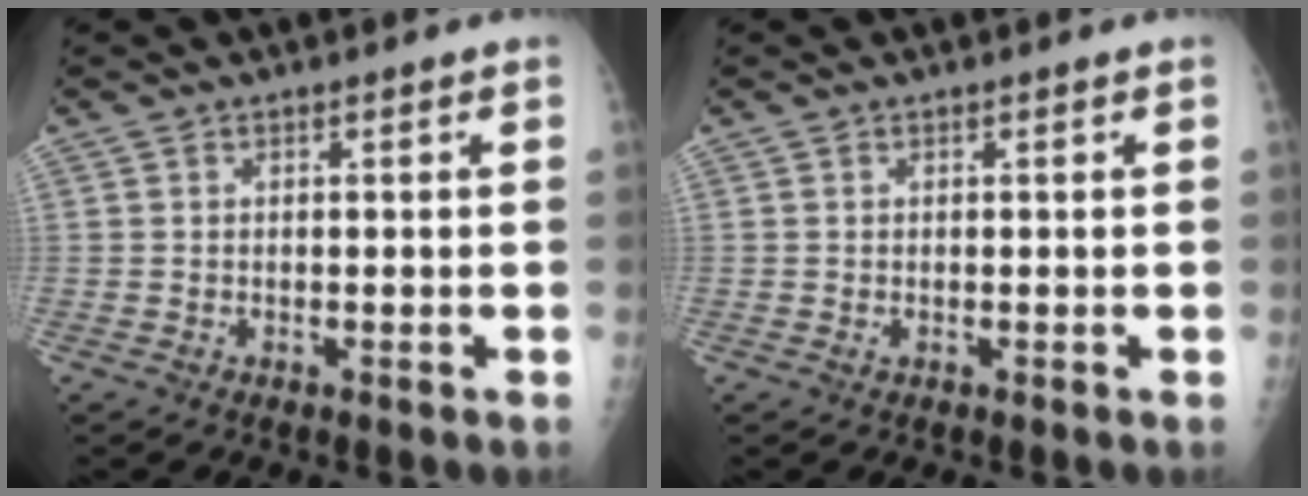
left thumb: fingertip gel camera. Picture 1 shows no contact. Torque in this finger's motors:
{"motor_torque": [-0.11, -0.07, 0.14, 0.06, 0.01]}